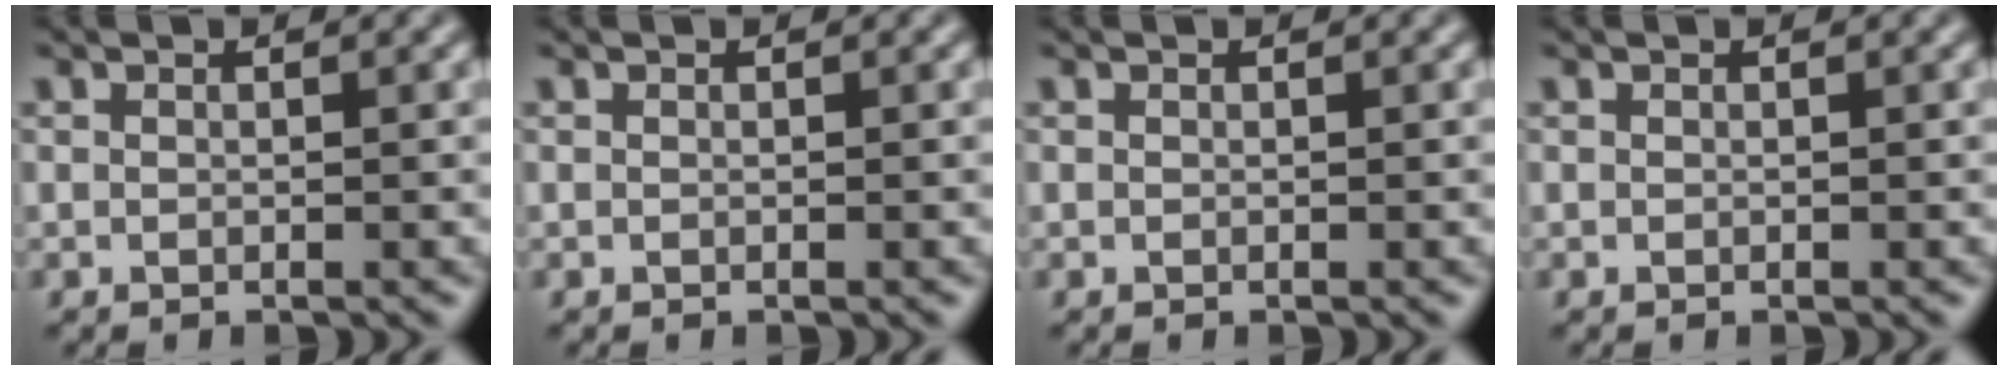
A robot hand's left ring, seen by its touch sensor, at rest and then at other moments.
{"total": 0.0}
{"total": 0.0}
{"total": 0.0}